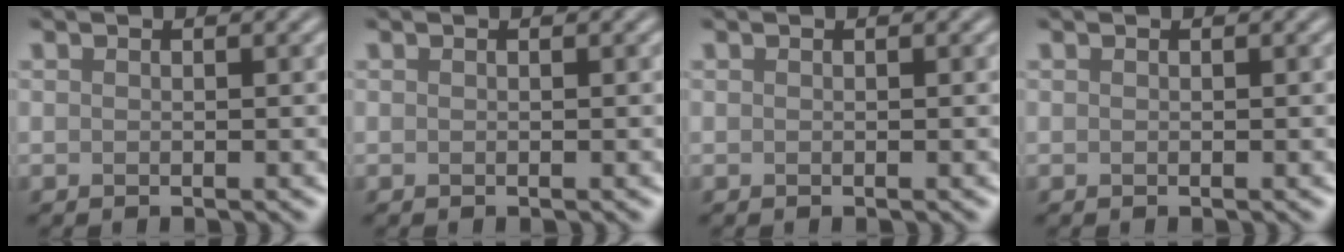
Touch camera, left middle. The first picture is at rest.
{"total": 0.0}
{"total": 0.0}
{"total": 0.0}